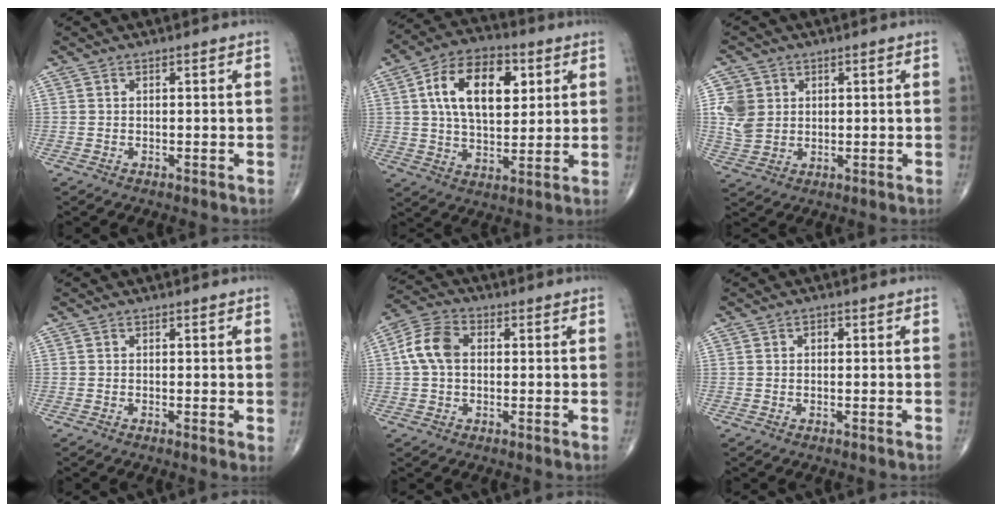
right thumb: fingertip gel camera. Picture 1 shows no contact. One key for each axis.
{"total": 15.9, "fx": 4.5, "fy": 9.1, "fz": 12.3, "tx": -0.186, "ty": -0.002, "tz": 0.074}
{"total": 6.5, "fx": 1.5, "fy": 5.6, "fz": 2.9, "tx": -0.041, "ty": -0.004, "tz": 0.036}
{"total": 1.2, "fx": 0.0, "fy": 0.2, "fz": 1.2, "tx": -0.021, "ty": -0.005, "tz": -0.003}
{"total": 7.8, "fx": 0.7, "fy": 5.4, "fz": 5.6, "tx": -0.111, "ty": 0.023, "tz": 0.007}
{"total": 1.1, "fx": 0.2, "fy": 0.8, "fz": 0.7, "tx": -0.007, "ty": 0.003, "tz": 0.001}